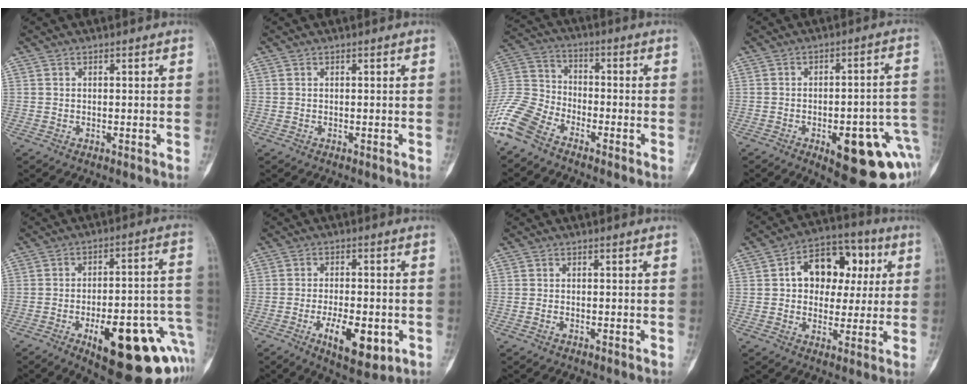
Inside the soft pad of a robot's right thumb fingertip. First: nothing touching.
{"total": 0.0}
{"total": 11.9, "force": [-8.5, 6.2, 5.5], "torque": [-0.115, 0.037, -0.179]}
{"total": 19.0, "force": [-6.9, 7.0, 16.2], "torque": [-0.138, 0.036, -0.068]}
{"total": 24.5, "force": [-9.3, 8.7, 21.0], "torque": [-0.207, 0.043, -0.110]}
{"total": 10.1, "force": [-3.6, 4.2, 8.5], "torque": [-0.127, 0.002, -0.048]}
{"total": 0.7, "force": [-0.4, 0.4, 0.5], "torque": [-0.012, 0.004, -0.005]}
{"total": 14.1, "force": [3.0, 10.2, 9.3], "torque": [-0.087, 0.018, 0.038]}